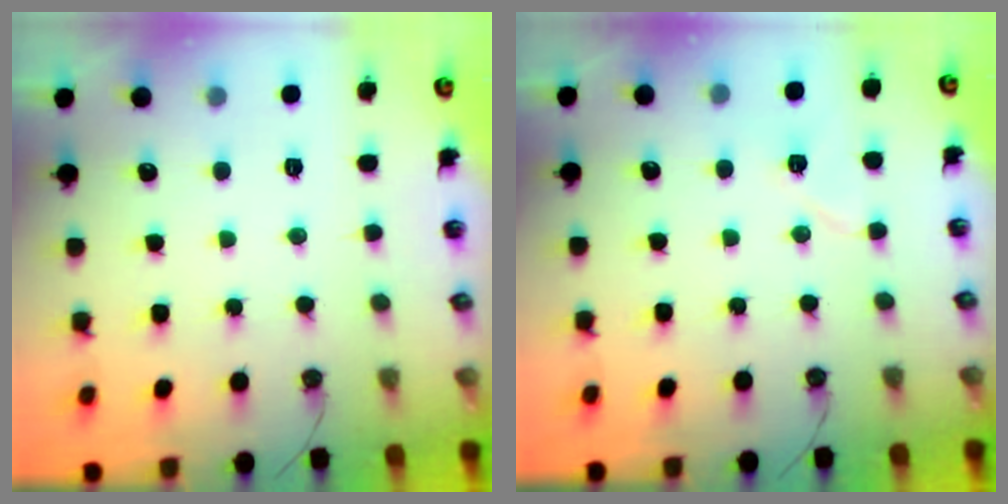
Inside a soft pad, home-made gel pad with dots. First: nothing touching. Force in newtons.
{"total": 6.4, "press": 6.3, "slide": 1.4}